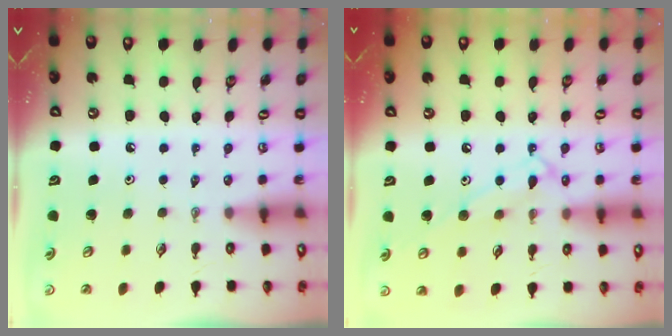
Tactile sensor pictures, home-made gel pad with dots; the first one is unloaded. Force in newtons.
{"total": 10.8, "press": 10.7, "slide": 0.8}